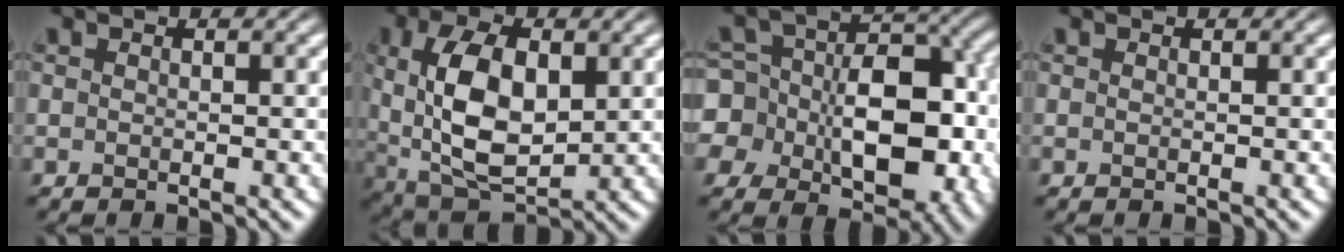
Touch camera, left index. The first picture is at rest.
{"total": 9.5, "force": [1.3, 4.9, 8.0], "torque": [-0.162, 0.001, 0.022]}
{"total": 12.5, "force": [-1.5, 9.7, 7.7], "torque": [-0.105, 0.012, -0.038]}
{"total": 0.0}